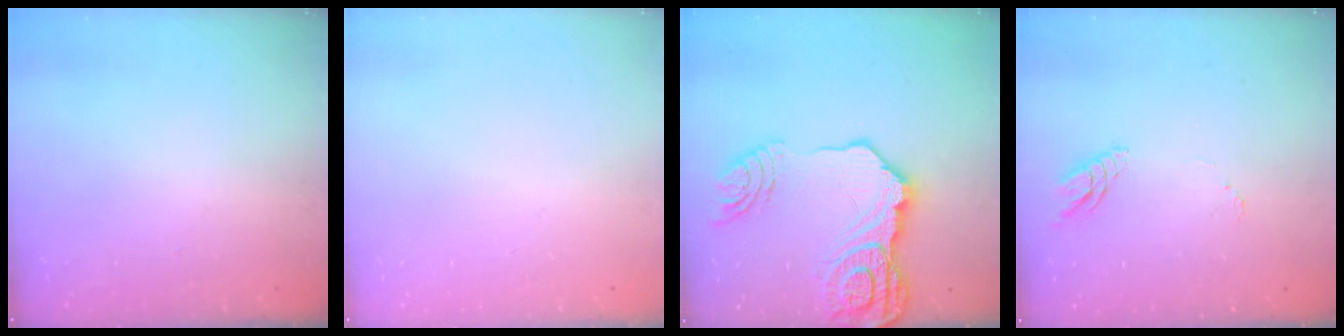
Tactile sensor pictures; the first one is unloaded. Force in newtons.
{"total": 0.0}
{"total": 25.1, "press": 24.9, "slide": 3.2}
{"total": 6.2, "press": 6.2, "slide": 0.5}